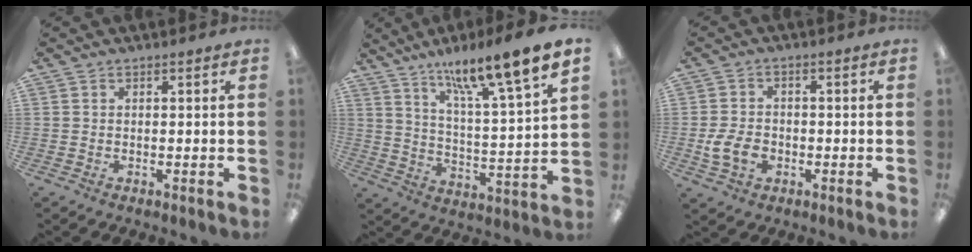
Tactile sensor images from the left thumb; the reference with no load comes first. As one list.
[{"total": 13.4, "force": [11.1, 0.1, 7.4], "torque": [-0.122, -0.087, 0.175]}, {"total": 6.7, "force": [-2.0, 4.9, 4.1], "torque": [-0.076, 0.007, -0.035]}]